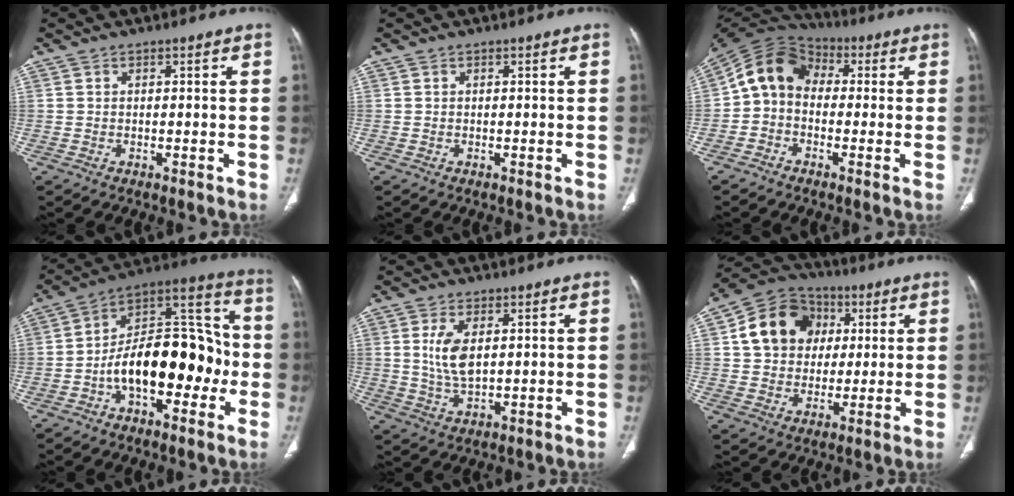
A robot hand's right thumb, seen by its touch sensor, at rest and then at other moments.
{"total": 0.0}
{"total": 10.1, "force": [-0.1, 7.9, 6.2], "torque": [-0.101, 0.037, -0.023]}
{"total": 20.9, "force": [-4.6, 11.4, 16.9], "torque": [-0.232, 0.063, -0.076]}
{"total": 6.6, "force": [1.4, 3.2, 5.6], "torque": [-0.113, -0.010, 0.035]}
{"total": 14.2, "force": [3.2, 12.0, 7.0], "torque": [-0.100, 0.008, 0.049]}